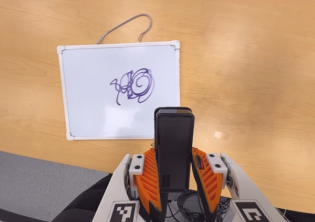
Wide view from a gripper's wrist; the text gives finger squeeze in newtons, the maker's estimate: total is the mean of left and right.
{"total": 4.0, "left": 2.5, "right": 5.6}